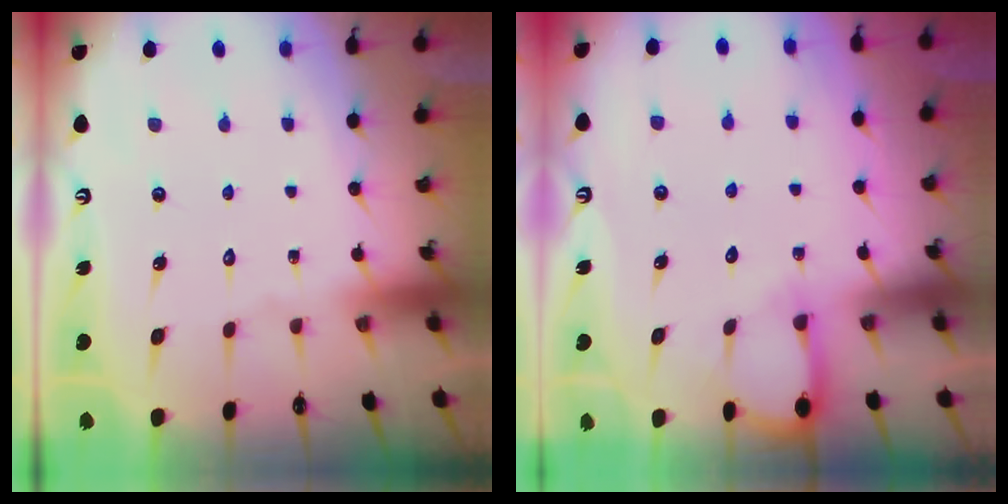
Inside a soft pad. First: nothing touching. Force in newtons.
{"total": 4.3, "press": 4.3, "slide": 0.4}